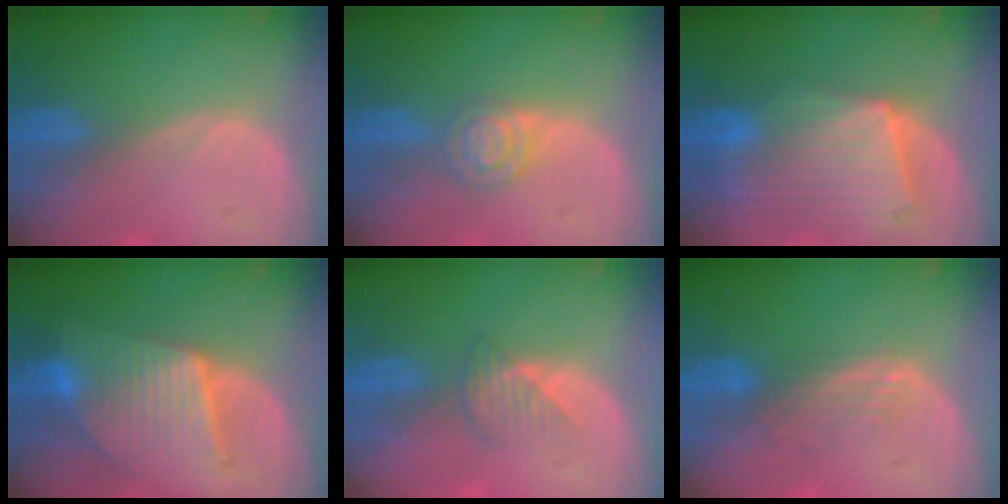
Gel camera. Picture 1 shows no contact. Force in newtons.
{"total": 4.6, "press": 4.2, "slide": 1.9}
{"total": 10.6, "press": 9.2, "slide": 5.3}
{"total": 9.4, "press": 9.4, "slide": 0.8}
{"total": 2.7, "press": 2.6, "slide": 0.5}
{"total": 3.5, "press": 2.9, "slide": 2.1}